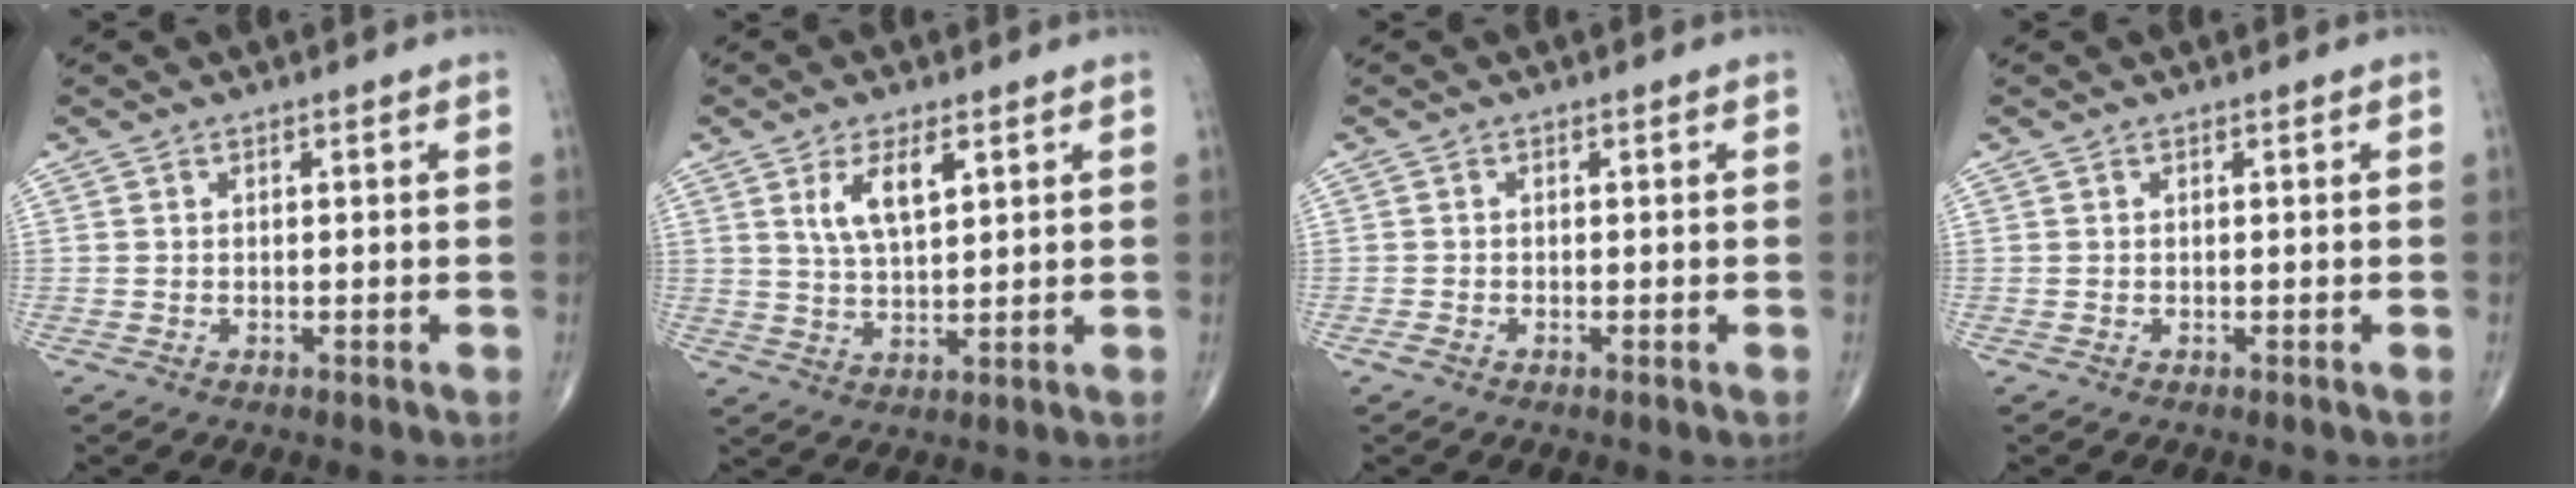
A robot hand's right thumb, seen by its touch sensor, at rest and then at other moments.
{"total": 6.9, "force": [3.0, 2.7, 5.6], "torque": [-0.100, -0.015, 0.061]}
{"total": 1.0, "force": [-0.6, 0.3, 0.8], "torque": [-0.021, -0.004, -0.014]}
{"total": 0.0}